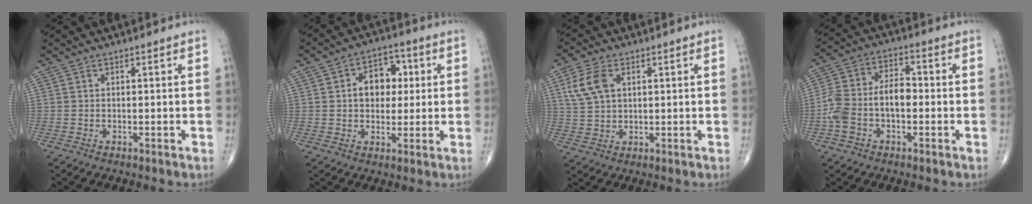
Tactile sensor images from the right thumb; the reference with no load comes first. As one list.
[{"total": 8.9, "force": [1.2, 6.5, 5.9], "torque": [-0.048, 0.016, 0.013]}, {"total": 6.8, "force": [2.3, 4.2, 4.8], "torque": [-0.099, 0.002, 0.048]}, {"total": 10.6, "force": [-2.1, 6.2, 8.4], "torque": [-0.169, 0.040, -0.044]}]